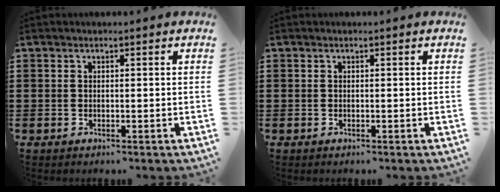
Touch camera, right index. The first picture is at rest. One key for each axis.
{"total": 0.0}